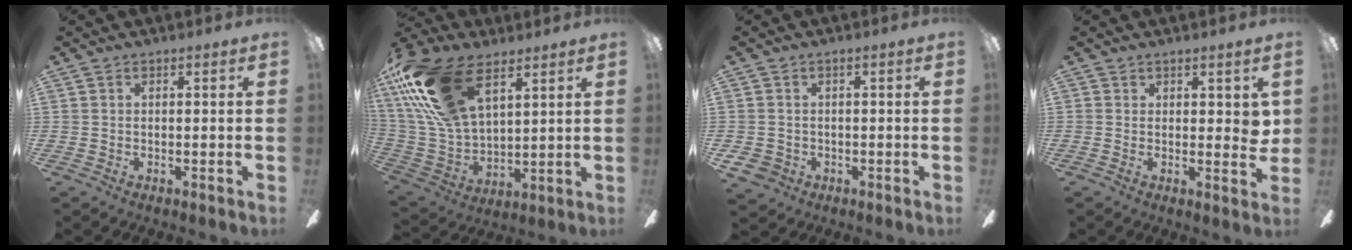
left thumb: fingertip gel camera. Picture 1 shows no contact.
{"total": 24.1, "force": [12.6, 12.5, 16.3], "torque": [-0.364, -0.033, 0.226]}
{"total": 3.8, "force": [-1.1, 3.5, 0.9], "torque": [-0.038, 0.005, -0.022]}
{"total": 4.1, "force": [1.5, 2.0, 3.2], "torque": [-0.026, -0.010, 0.022]}